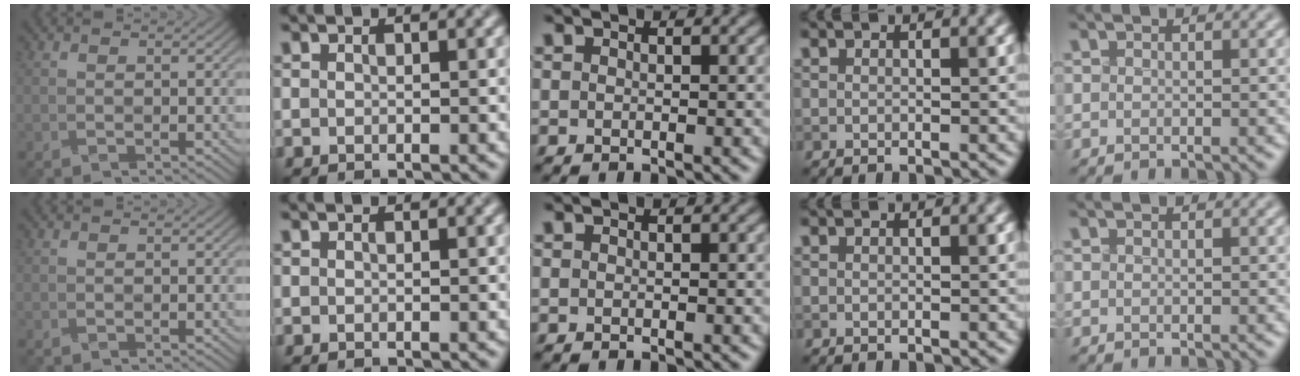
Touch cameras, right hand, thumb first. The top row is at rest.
{}